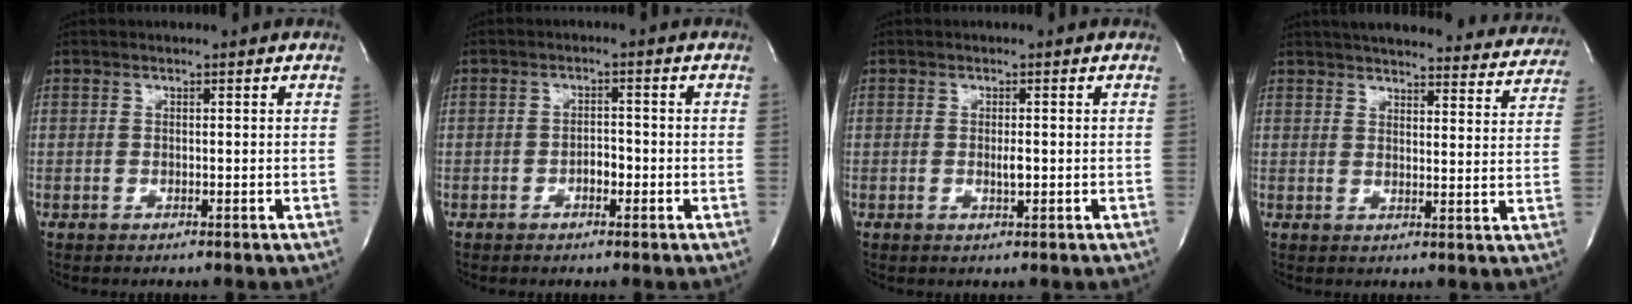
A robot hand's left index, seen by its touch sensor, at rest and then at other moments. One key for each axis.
{"total": 2.1, "fx": -1.1, "fy": 1.0, "fz": 1.5, "tx": -0.022, "ty": 0.003, "tz": -0.017}
{"total": 1.3, "fx": -0.3, "fy": 0.3, "fz": 1.3, "tx": -0.028, "ty": -0.005, "tz": -0.002}
{"total": 26.0, "fx": 24.2, "fy": 5.3, "fz": 8.1, "tx": -0.122, "ty": -0.039, "tz": 0.282}